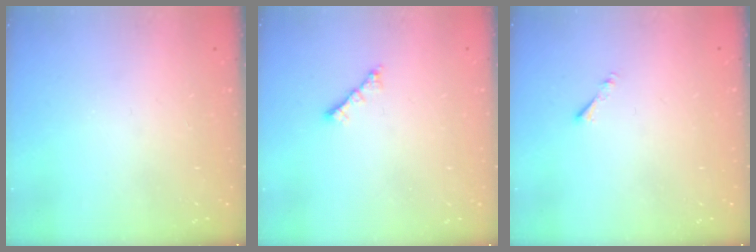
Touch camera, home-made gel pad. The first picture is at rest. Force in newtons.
{"total": 2.0, "press": 1.9, "slide": 0.5}
{"total": 0.8, "press": 0.7, "slide": 0.3}